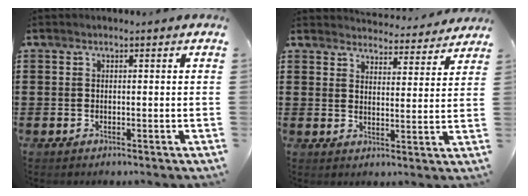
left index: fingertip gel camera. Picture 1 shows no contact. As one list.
[{"total": 4.2, "force": [4.2, 0.0, 0.1], "torque": [-0.013, -0.033, 0.071]}]